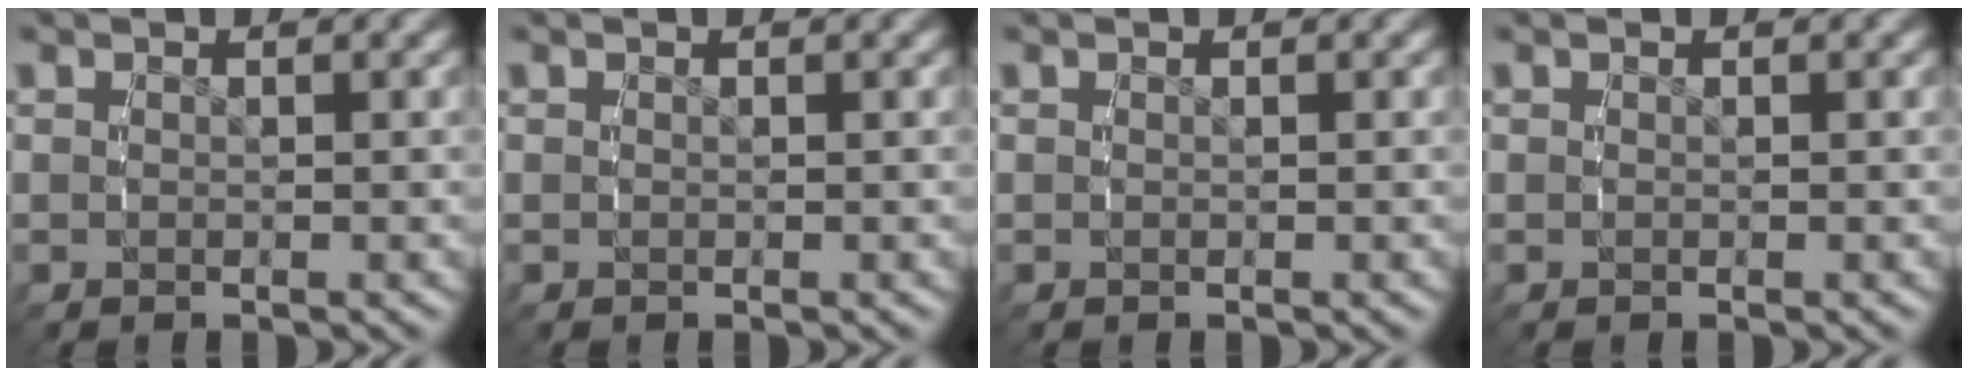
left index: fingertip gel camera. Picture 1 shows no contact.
{"total": 0.0}
{"total": 0.0}
{"total": 0.0}